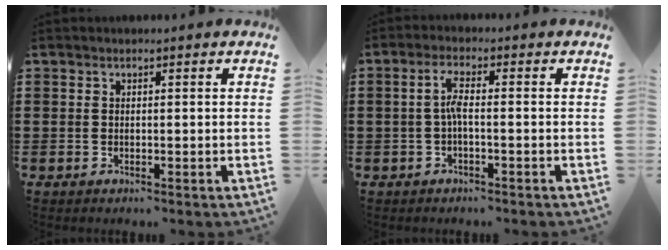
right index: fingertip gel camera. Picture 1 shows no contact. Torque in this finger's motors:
{"motor_torque": [0.75, -0.20, 0.33, 0.10]}